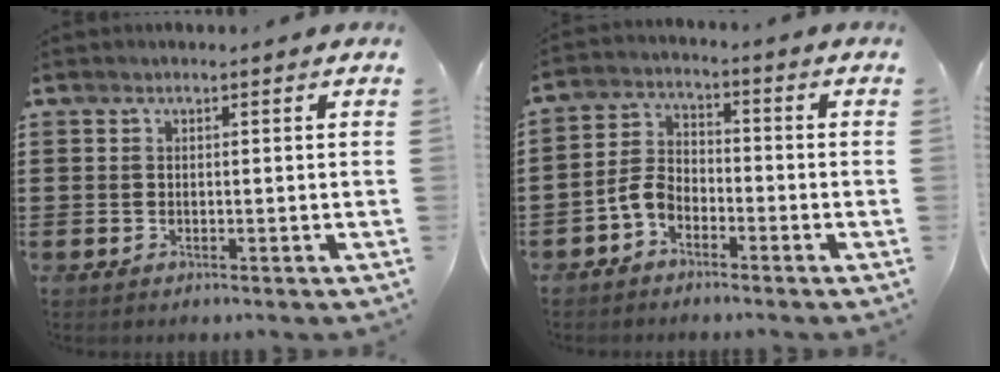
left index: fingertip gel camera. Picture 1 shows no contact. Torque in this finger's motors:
{"motor_torque": [0.76, 0.50, 0.24, 0.04]}